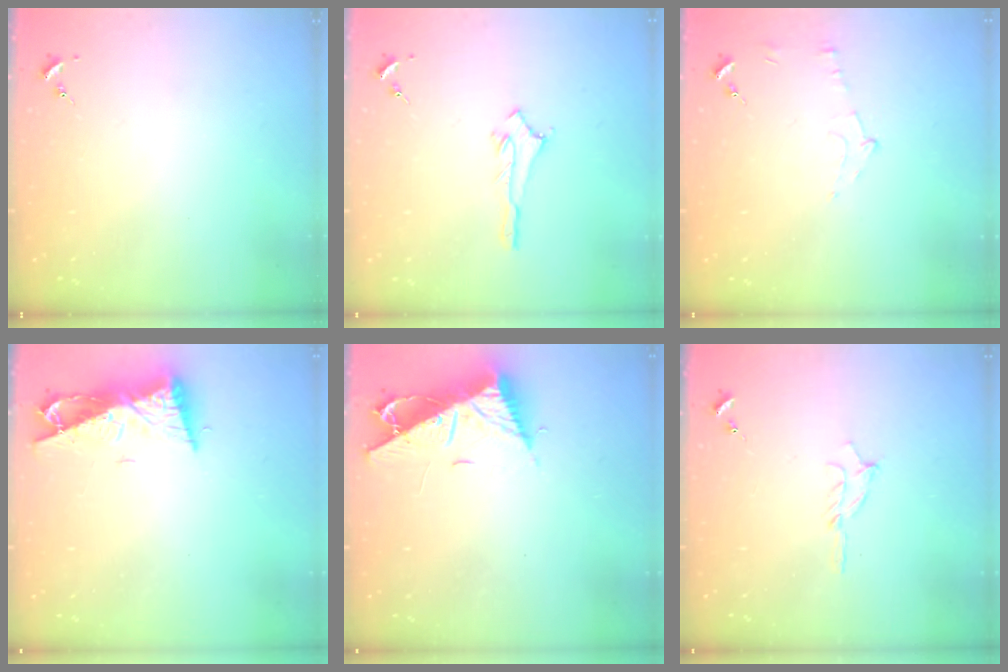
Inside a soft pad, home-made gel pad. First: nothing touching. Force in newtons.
{"total": 2.9, "press": 2.9, "slide": 0.3}
{"total": 5.4, "press": 5.4, "slide": 0.7}
{"total": 9.7, "press": 9.7, "slide": 0.7}
{"total": 11.7, "press": 11.6, "slide": 0.9}
{"total": 5.0, "press": 5.0, "slide": 0.6}